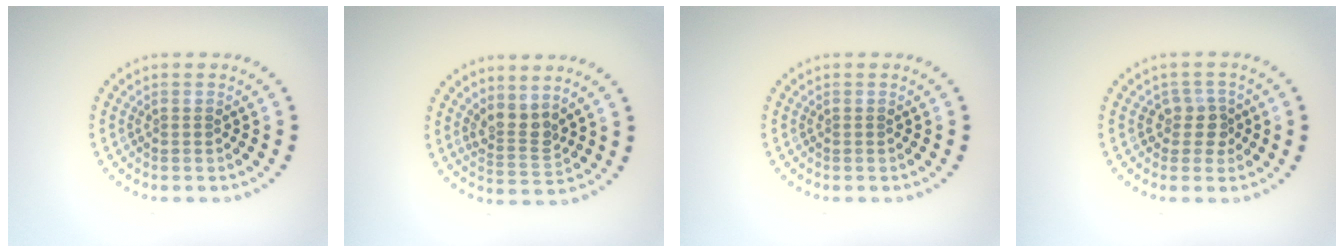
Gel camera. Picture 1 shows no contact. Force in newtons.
{"total": 2.5, "press": 1.8, "slide": 1.7}
{"total": 0.0}
{"total": 2.1, "press": 1.7, "slide": 1.1}